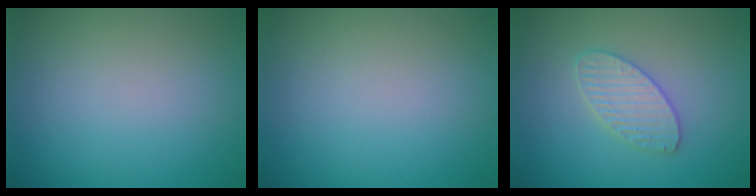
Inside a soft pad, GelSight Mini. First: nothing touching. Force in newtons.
{"total": 0.0}
{"total": 3.0, "press": 3.0, "slide": 0.2}